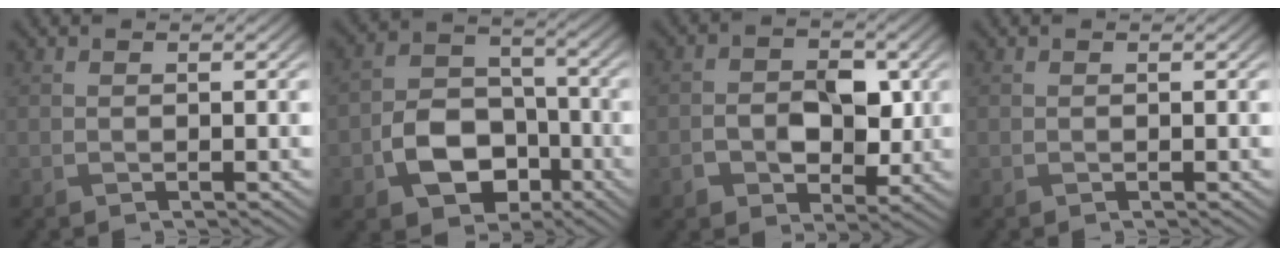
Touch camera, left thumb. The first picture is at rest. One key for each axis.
{"total": 8.6, "fx": -3.6, "fy": 6.1, "fz": 5.0, "tx": -0.097, "ty": -0.007, "tz": -0.070}
{"total": 6.1, "fx": -0.8, "fy": 4.1, "fz": 4.4, "tx": -0.073, "ty": -0.007, "tz": -0.013}
{"total": 0.0}